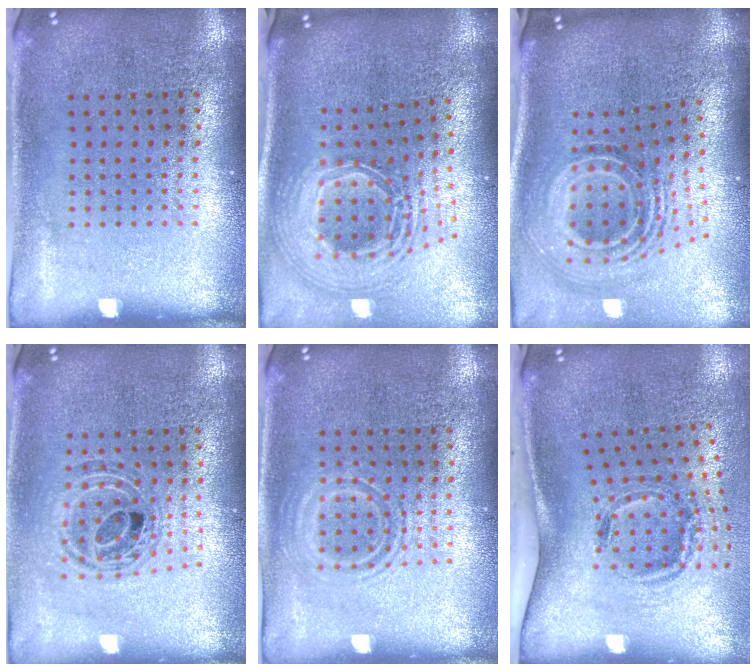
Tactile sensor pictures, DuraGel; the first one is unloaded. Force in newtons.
{"total": 2.8, "press": 1.9, "slide": 2.0}
{"total": 2.3, "press": 1.5, "slide": 1.7}
{"total": 0.8, "press": 0.8, "slide": 0.1}
{"total": 1.1, "press": 1.0, "slide": 0.2}
{"total": 2.0, "press": 1.3, "slide": 1.5}